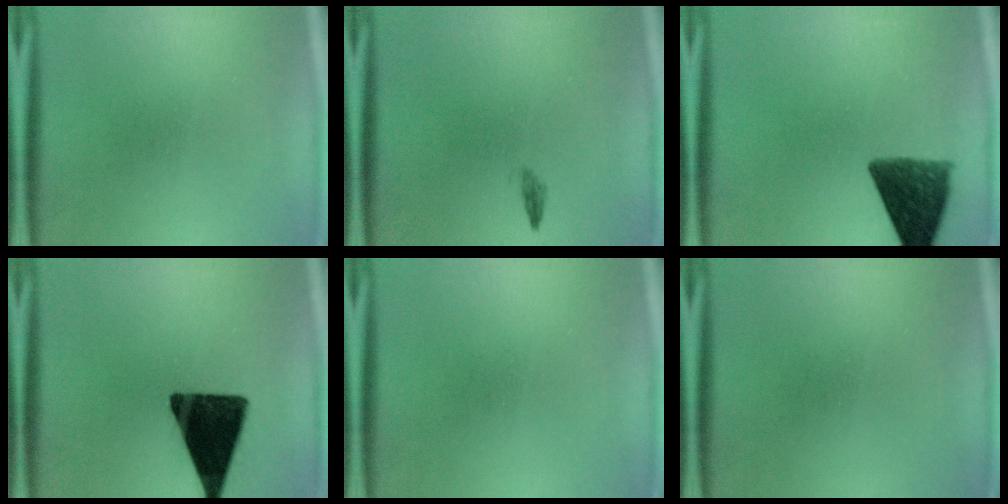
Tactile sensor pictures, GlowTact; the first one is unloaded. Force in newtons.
{"total": 0.8}
{"total": 10.0}
{"total": 16.0}
{"total": 0.0}
{"total": 0.0}